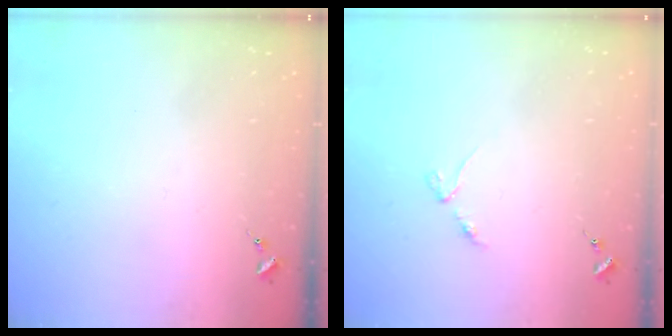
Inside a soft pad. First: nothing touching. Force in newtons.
{"total": 2.9, "press": 2.8, "slide": 0.4}